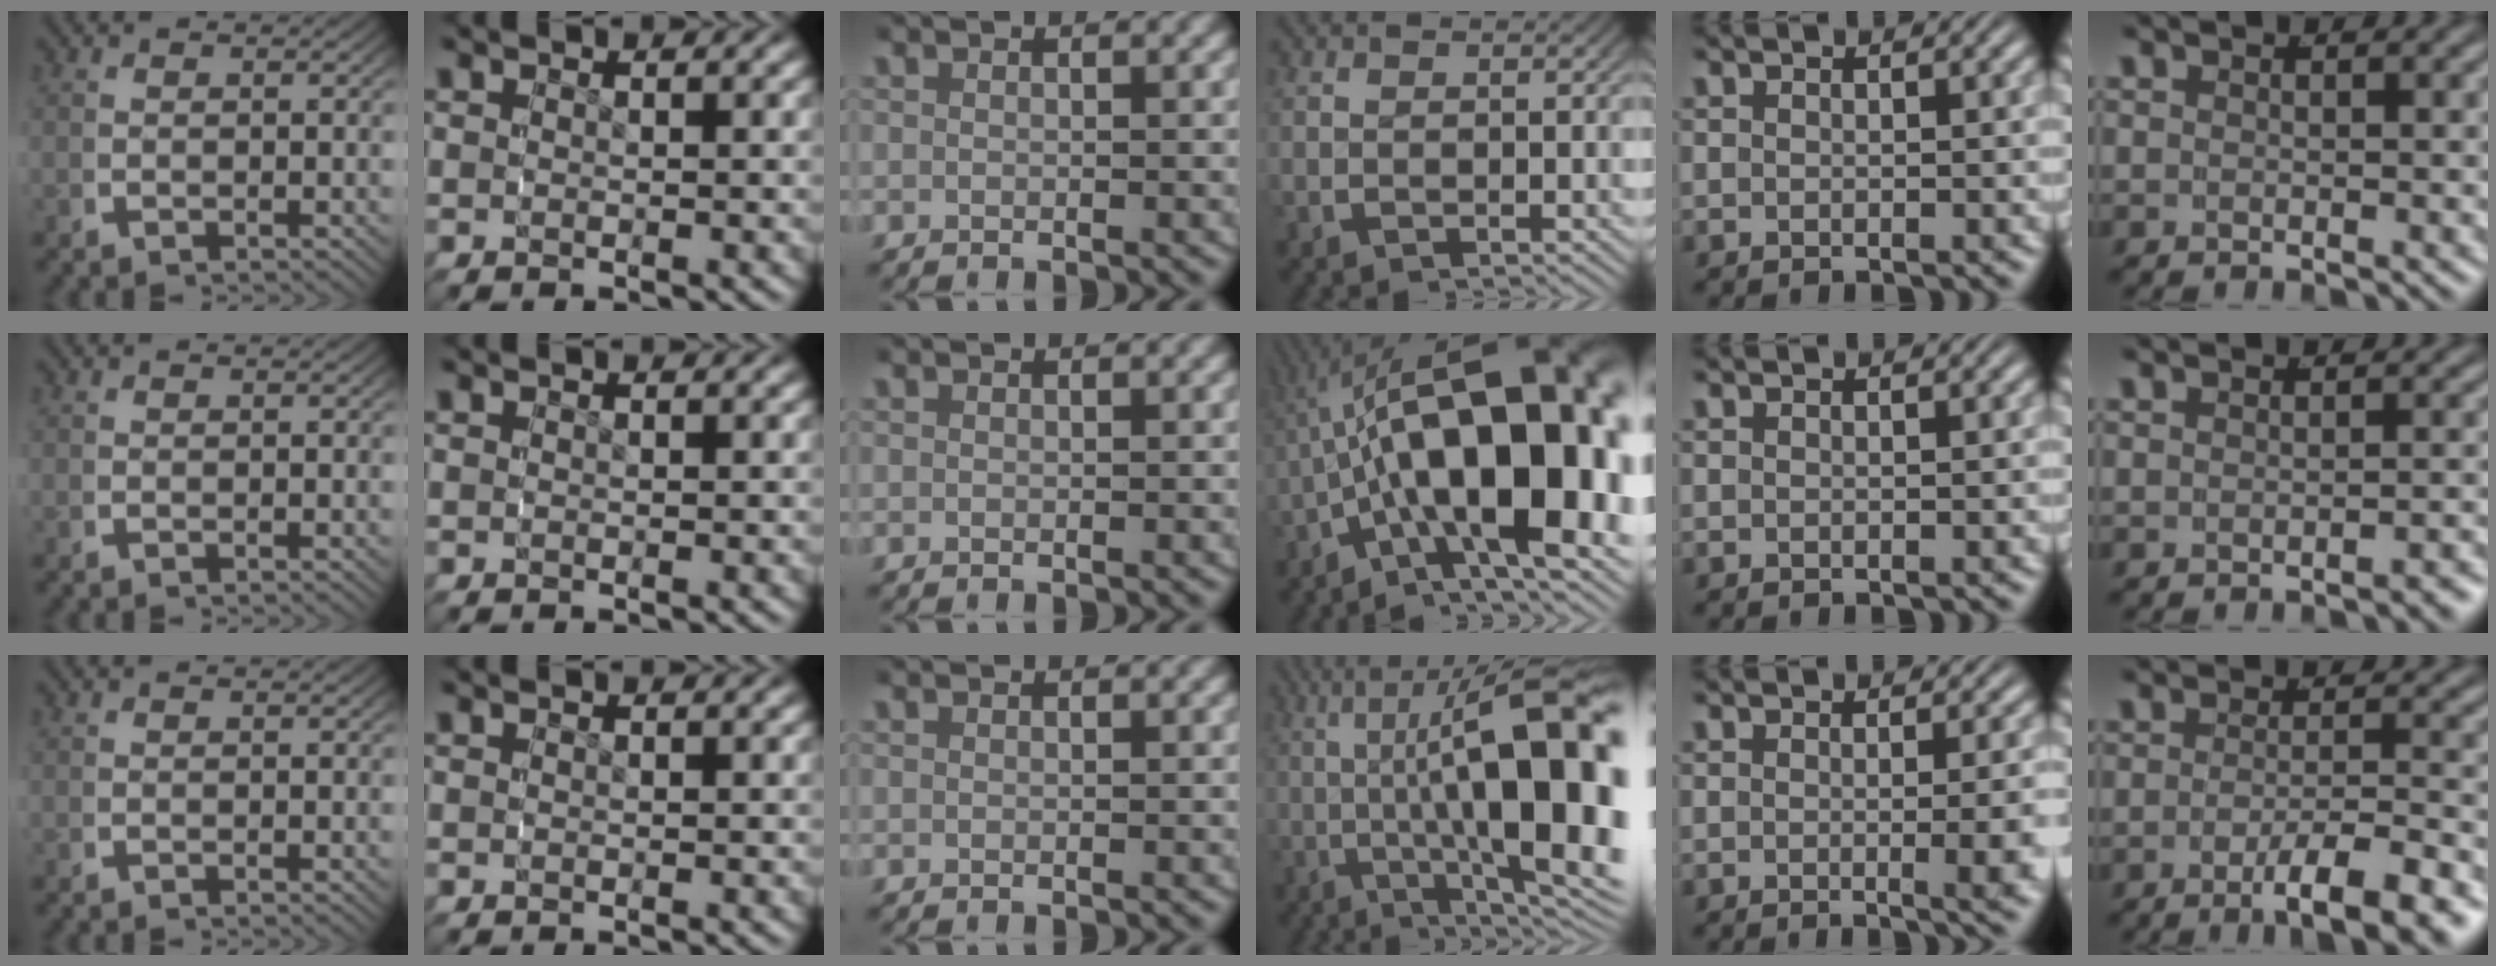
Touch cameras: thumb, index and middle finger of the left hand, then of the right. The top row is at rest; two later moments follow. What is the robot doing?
{"motion": "grasp_and_lifting", "object": "dispenser bottle"}